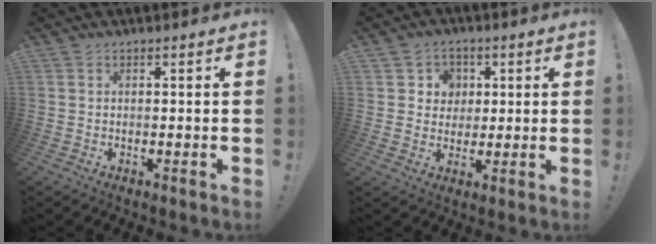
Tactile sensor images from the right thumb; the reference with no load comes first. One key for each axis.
{"total": 5.6, "fx": 1.5, "fy": 5.3, "fz": 0.8, "tx": -0.014, "ty": -0.011, "tz": 0.030}